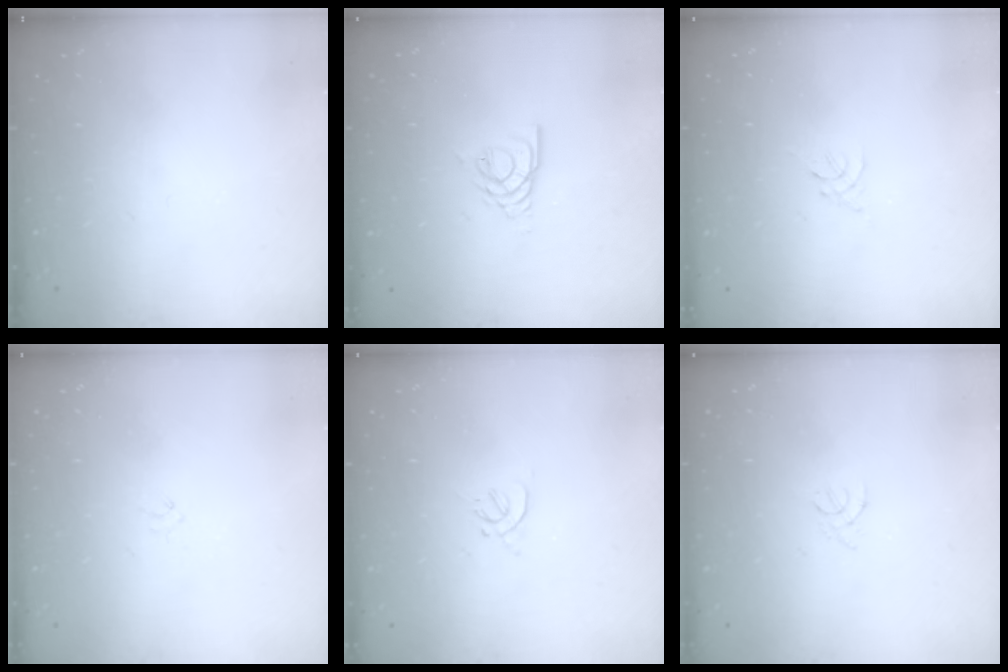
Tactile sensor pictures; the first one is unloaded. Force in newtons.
{"total": 3.3, "press": 3.2, "slide": 0.4}
{"total": 0.0}
{"total": 0.0}
{"total": 1.7, "press": 1.7, "slide": 0.5}
{"total": 0.8, "press": 0.7, "slide": 0.3}